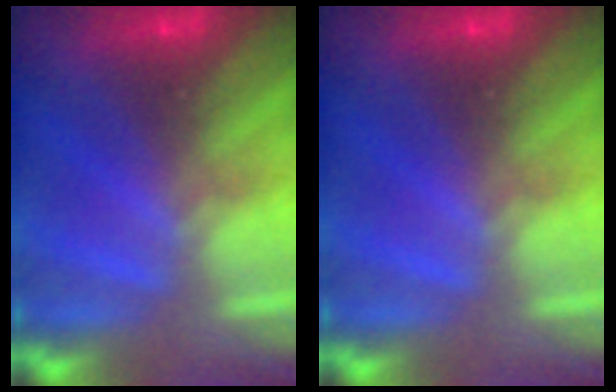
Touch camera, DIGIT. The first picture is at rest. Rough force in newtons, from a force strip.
{"total": 0.0}